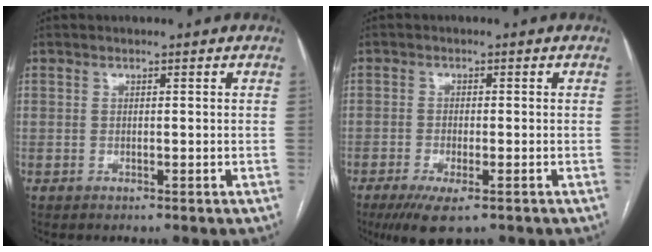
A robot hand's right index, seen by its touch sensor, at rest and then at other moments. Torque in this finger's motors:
{"motor_torque": [0.82, -0.27, 0.30, 0.06]}